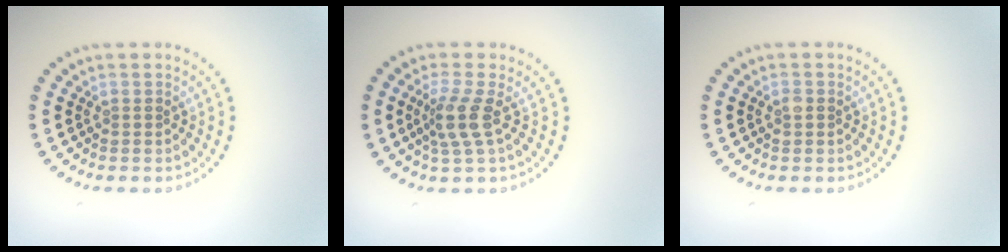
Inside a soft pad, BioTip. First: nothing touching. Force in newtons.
{"total": 2.6, "press": 1.9, "slide": 1.7}
{"total": 1.0, "press": 1.0, "slide": 0.1}